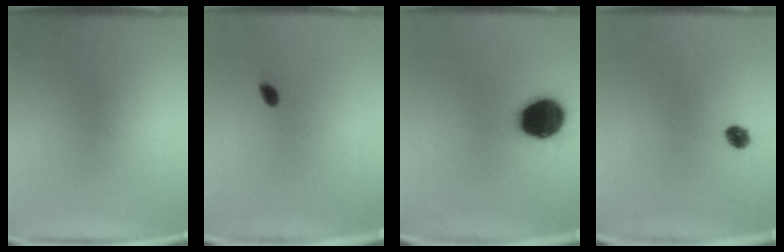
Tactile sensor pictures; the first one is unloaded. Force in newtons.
{"total": 1.6}
{"total": 19.5}
{"total": 3.2}